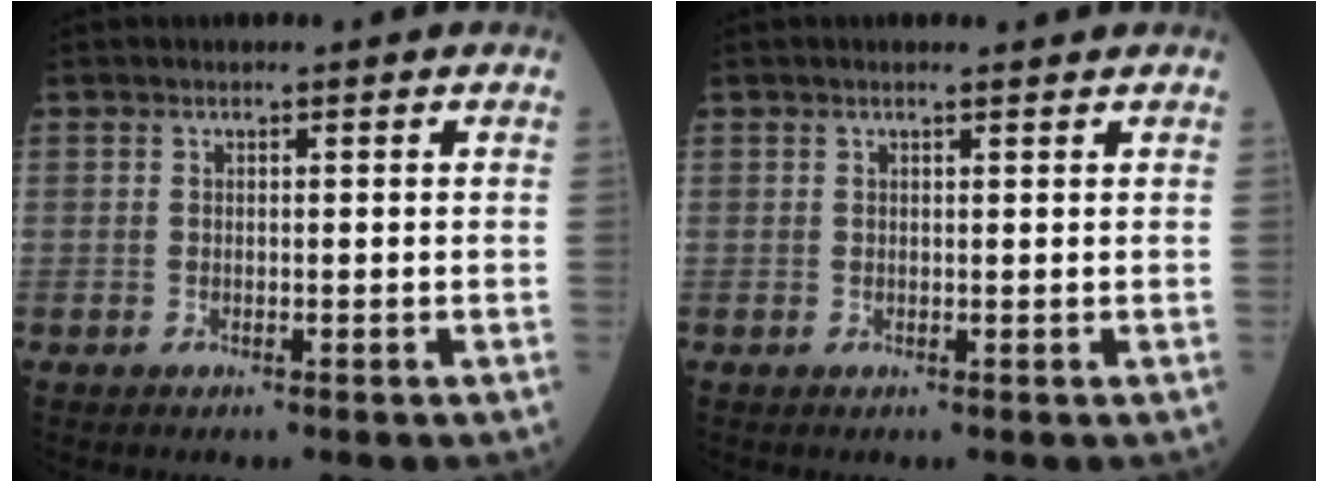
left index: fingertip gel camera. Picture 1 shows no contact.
{"total": 1.4, "force": [1.3, 0.3, 0.6], "torque": [-0.015, 0.010, 0.022]}